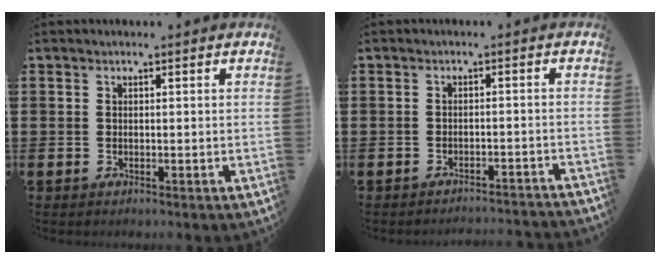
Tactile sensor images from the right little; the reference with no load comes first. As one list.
[{"total": 1.7, "force": [-1.7, -0.2, -0.1], "torque": [-0.003, 0.007, -0.037]}]